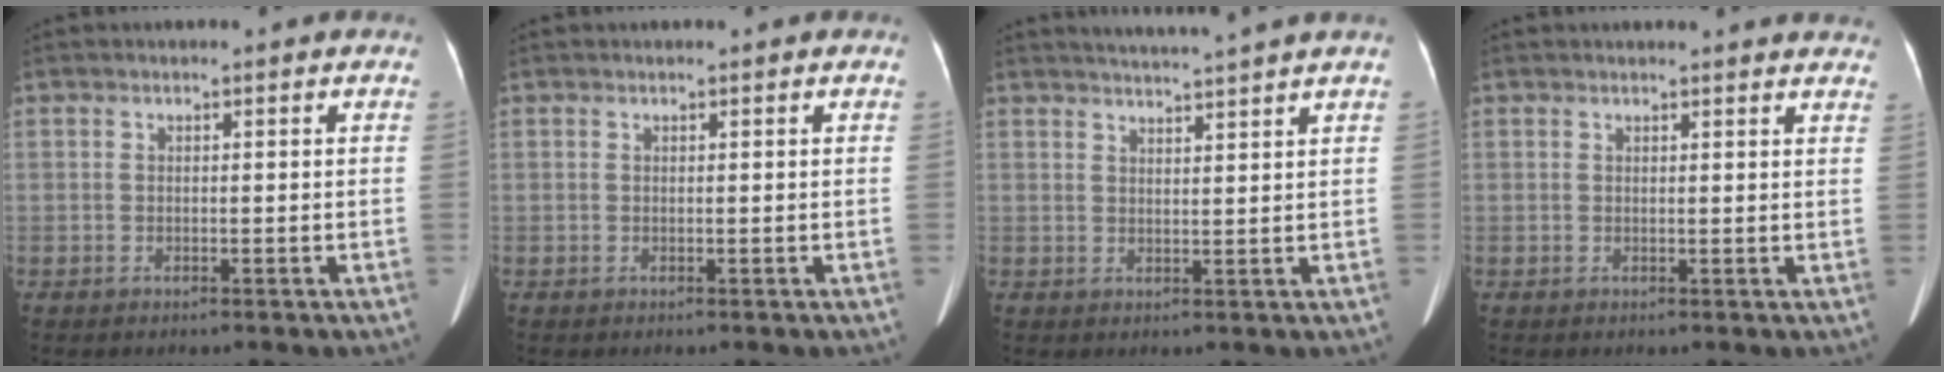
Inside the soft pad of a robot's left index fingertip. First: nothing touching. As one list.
[{"total": 0.8, "force": [0.7, 0.2, 0.4], "torque": [-0.008, 0.013, 0.009]}, {"total": 5.2, "force": [4.8, -1.4, 1.5], "torque": [-0.023, 0.007, 0.070]}, {"total": 11.3, "force": [10.7, 1.7, 3.1], "torque": [-0.022, 0.009, 0.105]}]